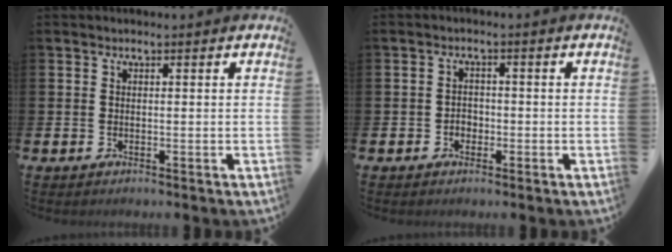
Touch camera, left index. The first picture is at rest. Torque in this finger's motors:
{"motor_torque": [-0.26, -0.05, -0.01, -0.01]}